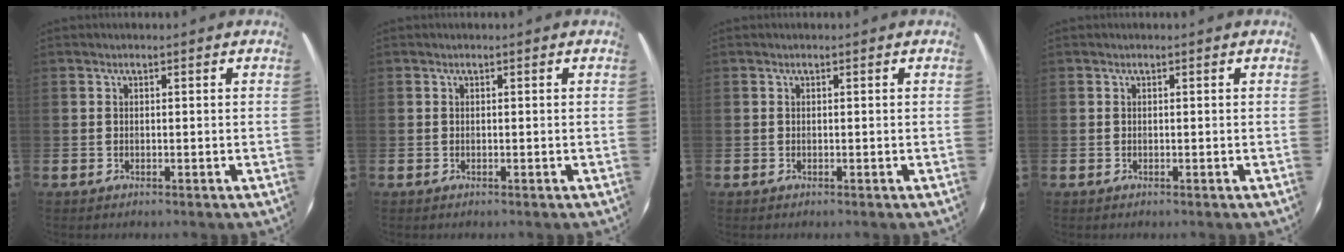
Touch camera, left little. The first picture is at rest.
{"total": 0.0}
{"total": 0.0}
{"total": 0.0}